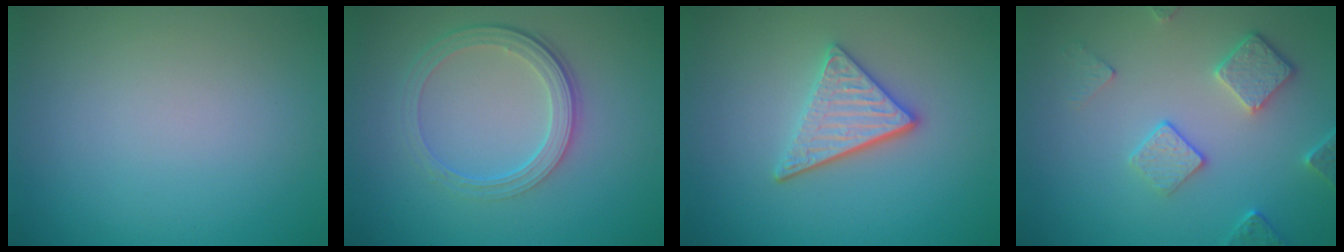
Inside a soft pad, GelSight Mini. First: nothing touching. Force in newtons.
{"total": 4.0, "press": 2.9, "slide": 2.8}
{"total": 3.6, "press": 3.0, "slide": 1.9}
{"total": 3.7, "press": 3.1, "slide": 1.9}